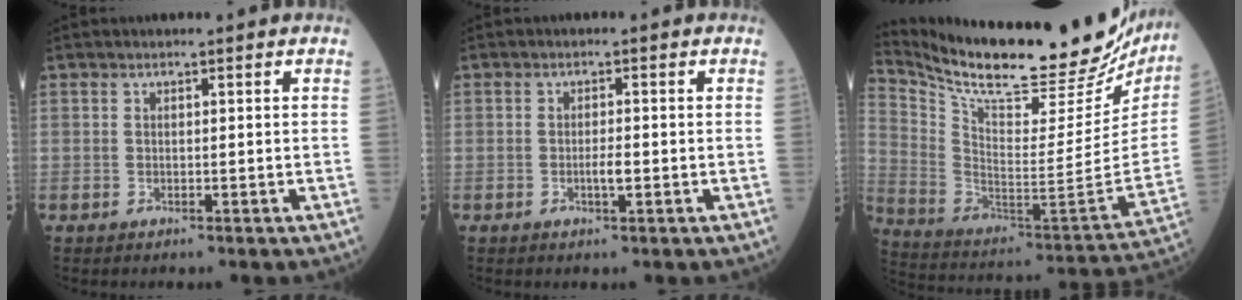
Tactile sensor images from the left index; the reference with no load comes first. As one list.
[{"total": 1.8, "force": [-0.5, 0.3, 1.7], "torque": [-0.033, 0.000, -0.008]}, {"total": 30.3, "force": [26.2, 6.3, 13.7], "torque": [-0.242, -0.063, 0.375]}]